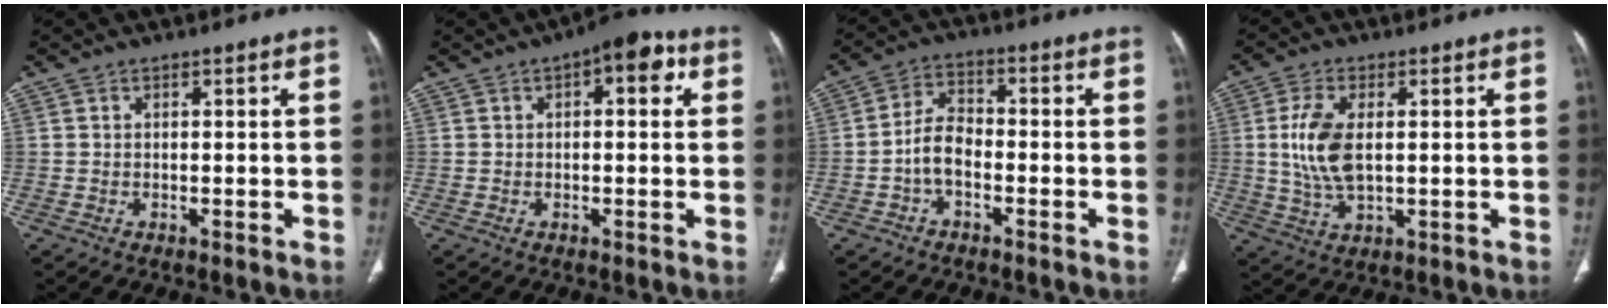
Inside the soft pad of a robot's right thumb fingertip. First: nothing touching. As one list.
[{"total": 7.0, "force": [2.5, 3.2, 5.7], "torque": [-0.052, 0.019, 0.022]}, {"total": 5.9, "force": [-2.0, 3.5, 4.2], "torque": [-0.073, 0.026, -0.048]}, {"total": 9.1, "force": [0.9, 4.7, 7.8], "torque": [-0.167, -0.007, 0.022]}]